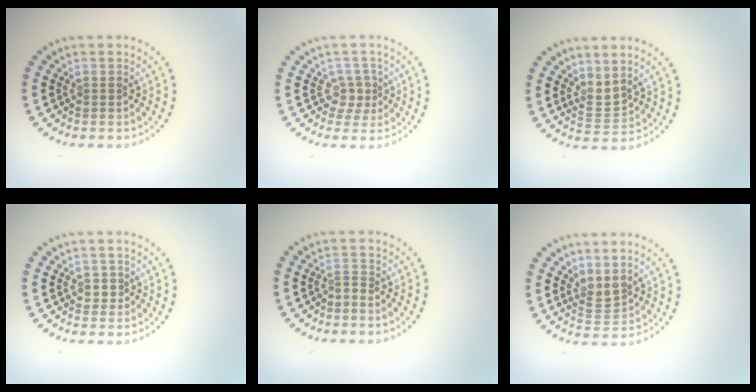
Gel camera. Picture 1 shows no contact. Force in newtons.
{"total": 1.9, "press": 1.5, "slide": 1.1}
{"total": 1.9, "press": 1.4, "slide": 1.3}
{"total": 1.1, "press": 1.0, "slide": 0.5}
{"total": 0.6, "press": 0.0, "slide": 0.6}
{"total": 1.9, "press": 1.5, "slide": 1.2}